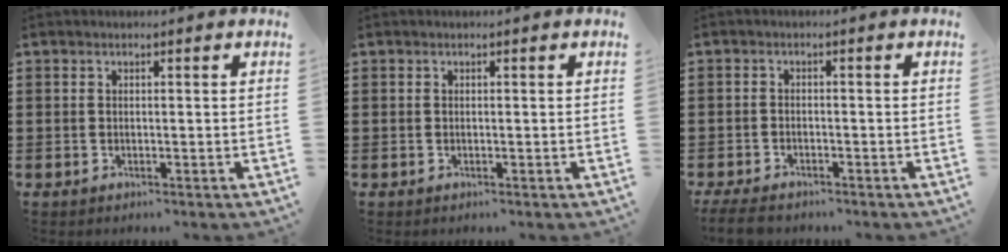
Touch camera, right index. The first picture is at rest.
{"total": 0.0}
{"total": 1.6, "force": [-1.5, 0.3, 0.6], "torque": [-0.021, -0.005, -0.031]}